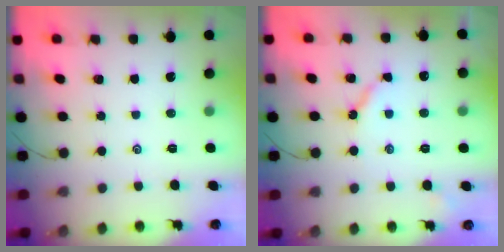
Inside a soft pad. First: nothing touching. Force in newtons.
{"total": 5.3, "press": 5.3, "slide": 0.5}